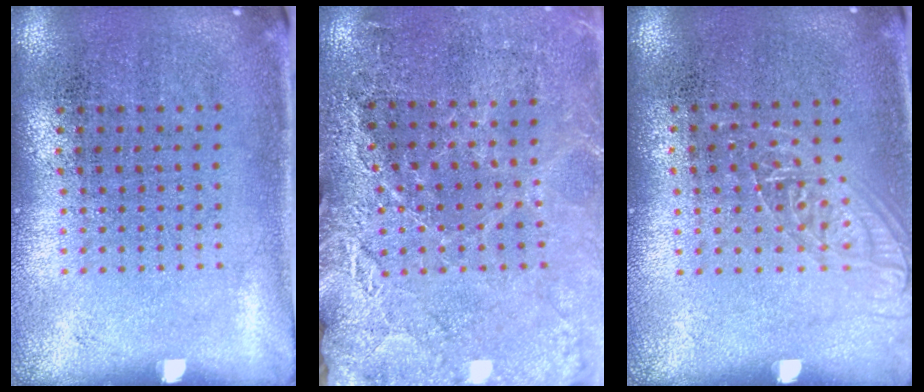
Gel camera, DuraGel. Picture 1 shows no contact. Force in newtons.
{"total": 3.0, "press": 3.0, "slide": 0.1}
{"total": 1.1, "press": 1.1, "slide": 0.4}